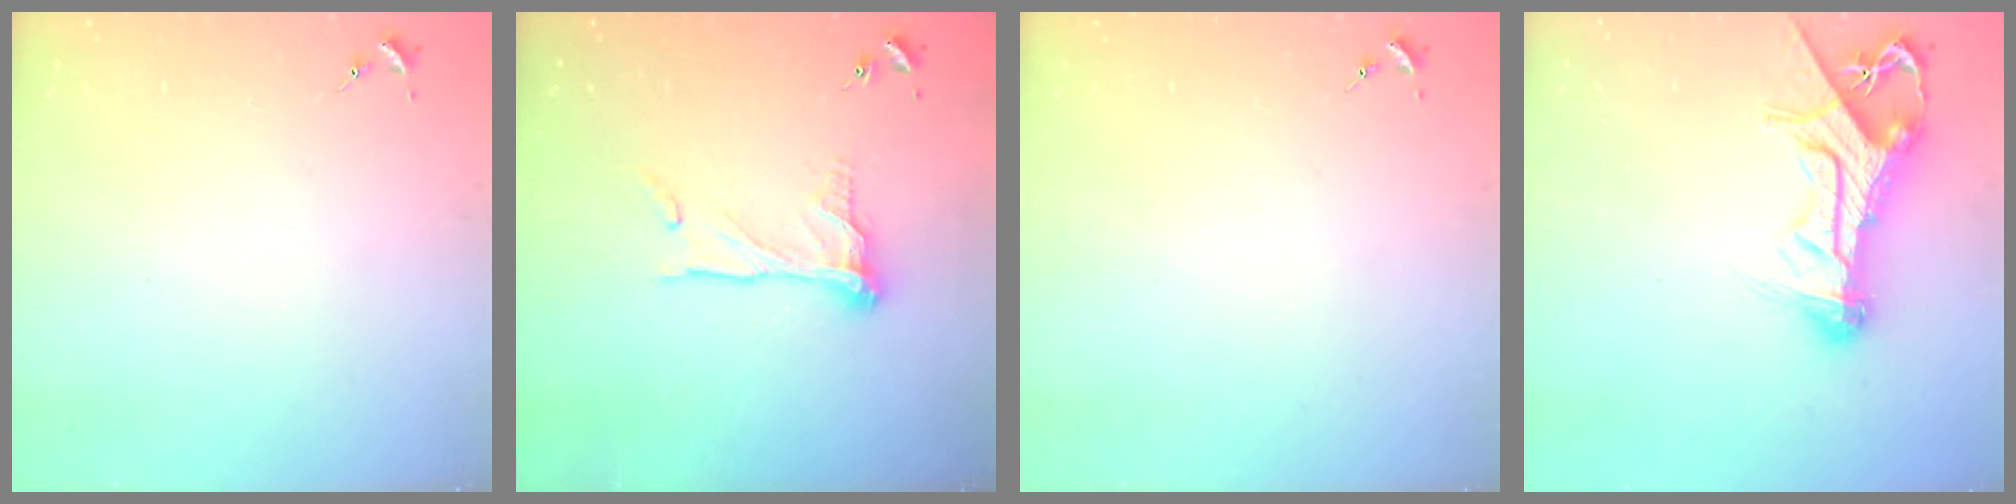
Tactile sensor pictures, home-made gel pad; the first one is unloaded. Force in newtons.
{"total": 10.9, "press": 10.8, "slide": 1.3}
{"total": 0.0}
{"total": 16.2, "press": 16.1, "slide": 1.6}